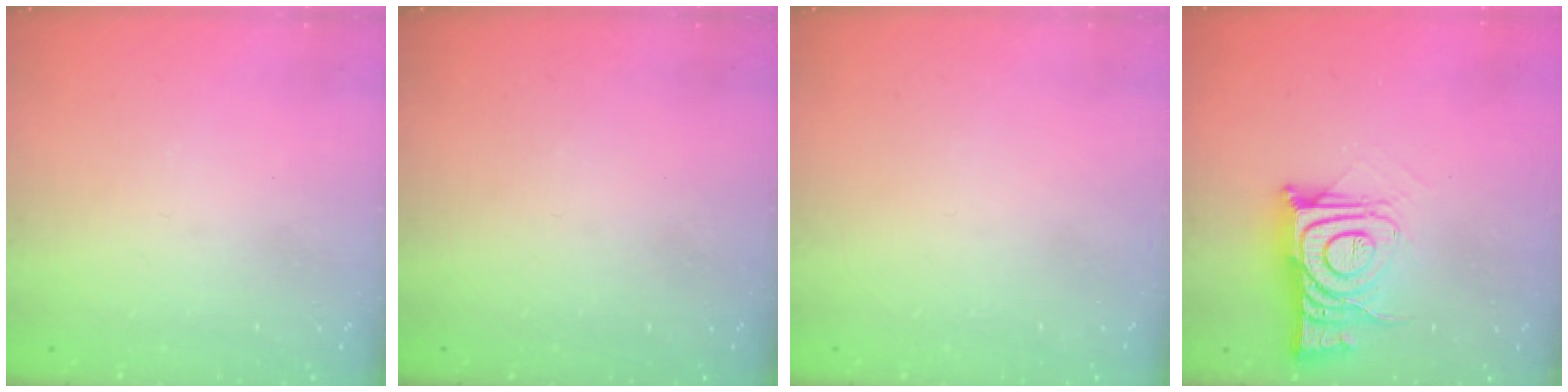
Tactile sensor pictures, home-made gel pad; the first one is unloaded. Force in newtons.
{"total": 0.0}
{"total": 1.5, "press": 1.5, "slide": 0.1}
{"total": 12.1, "press": 12.0, "slide": 1.2}